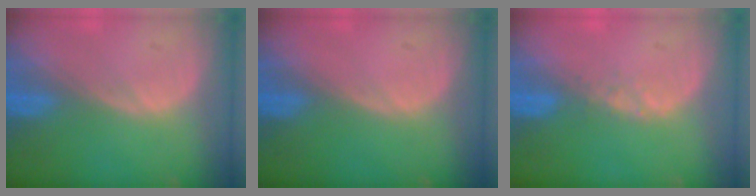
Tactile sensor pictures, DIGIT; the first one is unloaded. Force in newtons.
{"total": 0.0}
{"total": 1.0, "press": 1.0, "slide": 0.2}